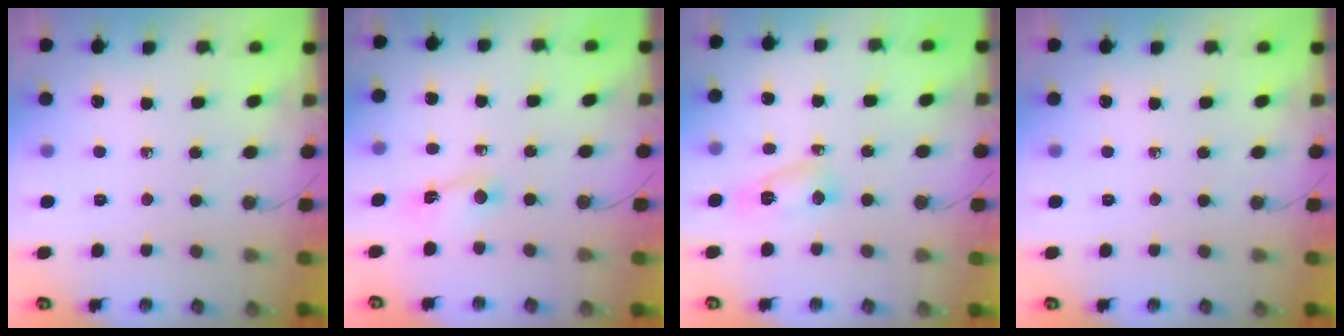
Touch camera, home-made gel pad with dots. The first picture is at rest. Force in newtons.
{"total": 2.3, "press": 2.3, "slide": 0.3}
{"total": 5.6, "press": 5.5, "slide": 0.6}
{"total": 0.0}